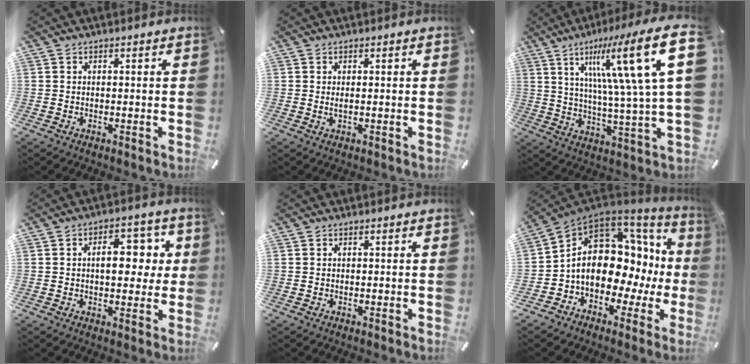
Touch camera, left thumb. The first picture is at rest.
{"total": 1.4, "force": [0.1, 0.3, 1.3], "torque": [-0.025, -0.002, 0.002]}
{"total": 26.0, "force": [8.3, 5.5, 24.1], "torque": [-0.373, -0.033, 0.117]}
{"total": 10.7, "force": [2.0, 6.4, 8.3], "torque": [-0.102, -0.005, 0.026]}
{"total": 0.0}
{"total": 16.3, "force": [0.3, 11.7, 11.3], "torque": [-0.196, -0.022, 0.005]}